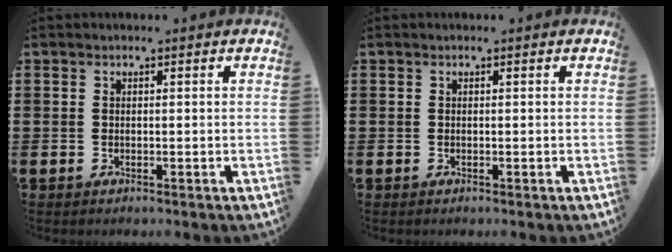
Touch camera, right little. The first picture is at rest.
{"total": 0.0}